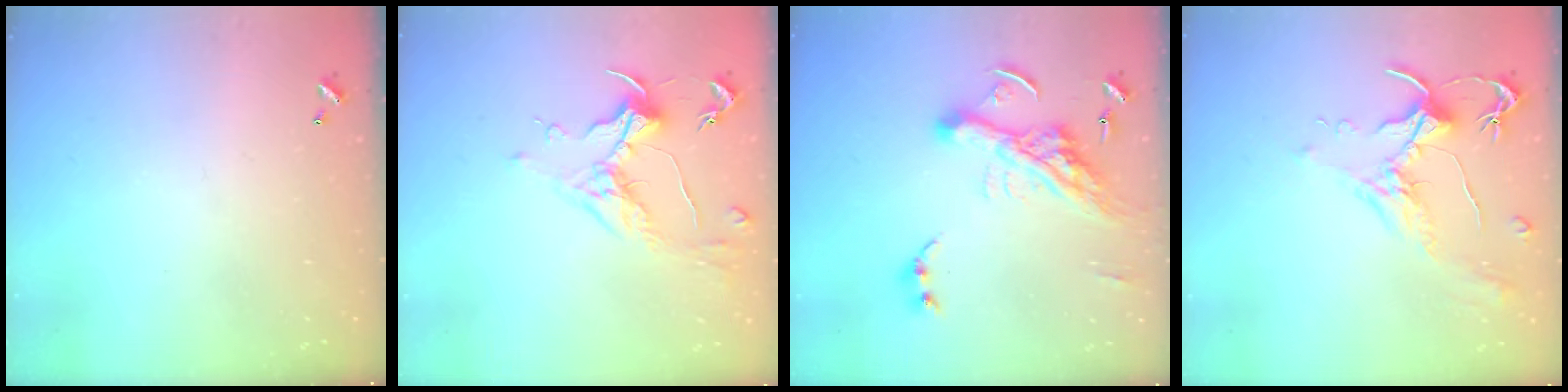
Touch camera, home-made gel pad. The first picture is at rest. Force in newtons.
{"total": 0.8, "press": 0.6, "slide": 0.6}
{"total": 14.4, "press": 14.3, "slide": 1.9}
{"total": 1.9, "press": 1.9, "slide": 0.6}